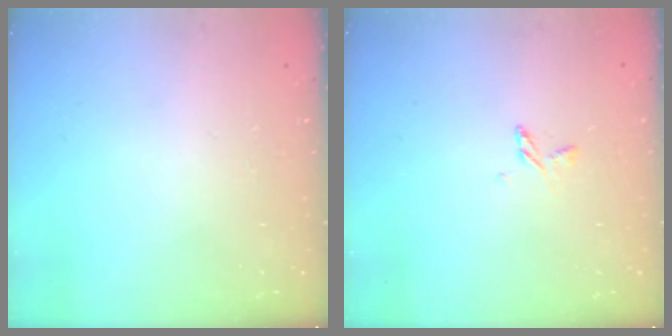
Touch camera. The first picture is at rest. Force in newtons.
{"total": 3.7, "press": 3.6, "slide": 0.4}